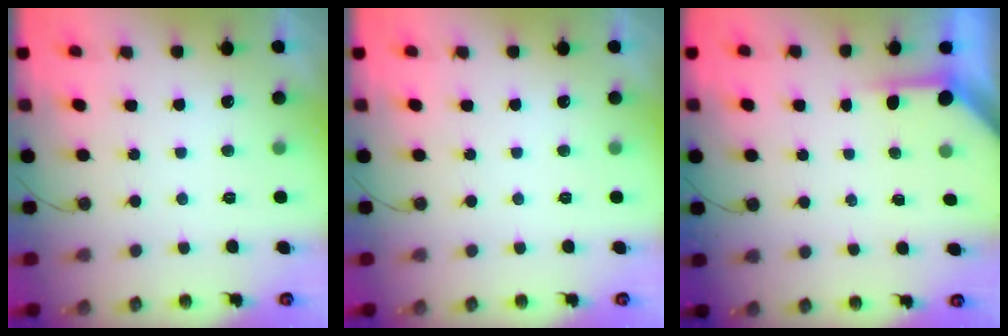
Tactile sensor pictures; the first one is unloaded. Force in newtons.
{"total": 0.0}
{"total": 3.5, "press": 3.5, "slide": 0.3}